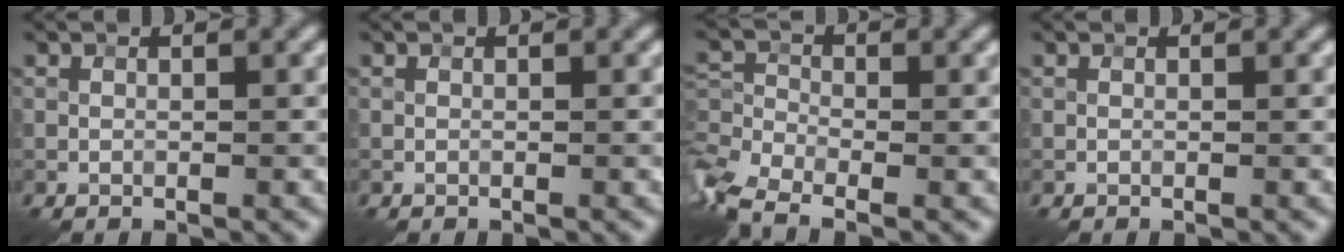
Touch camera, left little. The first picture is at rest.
{"total": 0.0}
{"total": 5.5, "force": [-3.5, 2.8, 3.2], "torque": [-0.076, -0.011, -0.073]}
{"total": 0.0}